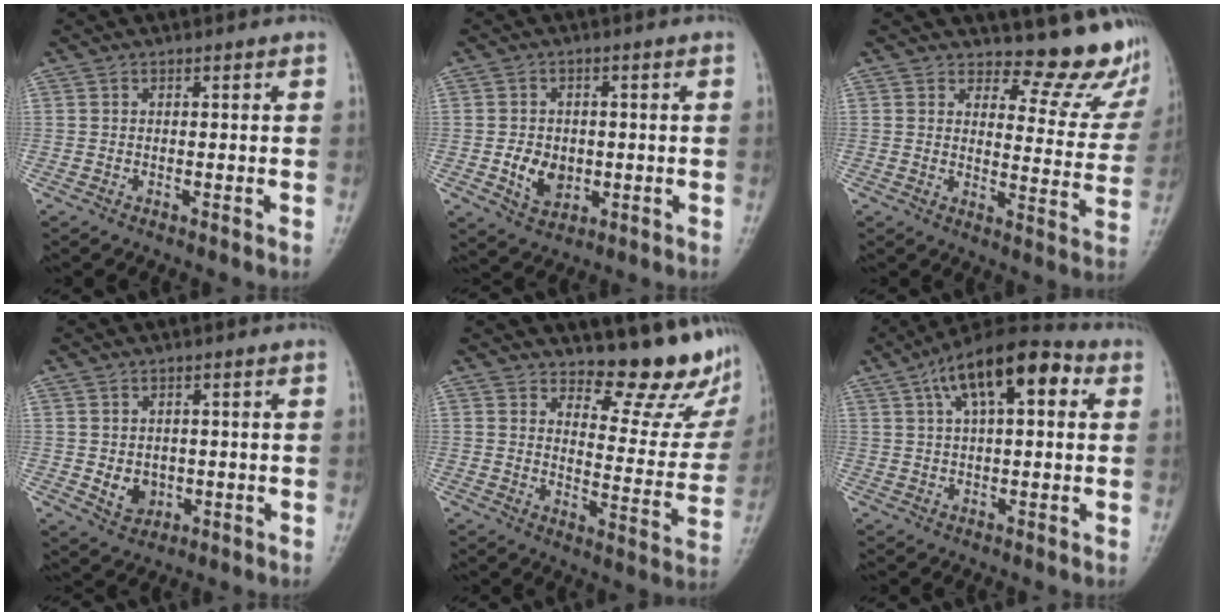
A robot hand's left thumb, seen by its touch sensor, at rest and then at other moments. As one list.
[{"total": 6.0, "force": [-0.9, 4.6, 3.8], "torque": [-0.048, -0.001, -0.008]}, {"total": 11.1, "force": [10.6, 2.9, 1.7], "torque": [0.016, -0.116, 0.116]}, {"total": 4.6, "force": [-0.5, 3.7, 2.6], "torque": [-0.024, -0.002, 0.003]}, {"total": 13.7, "force": [11.6, 4.3, 5.7], "torque": [-0.033, -0.118, 0.146]}, {"total": 14.1, "force": [5.3, 6.0, 11.6], "torque": [-0.167, 0.024, 0.076]}]